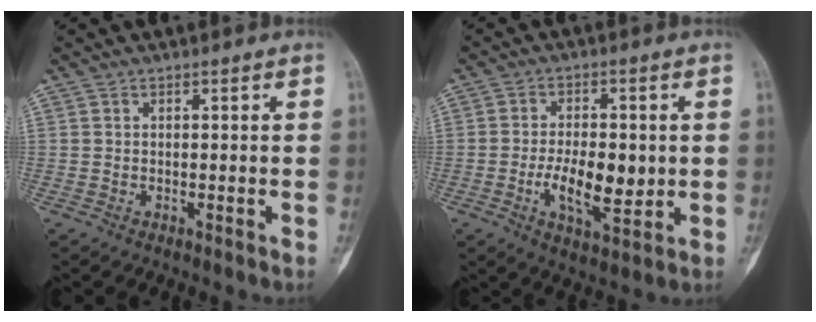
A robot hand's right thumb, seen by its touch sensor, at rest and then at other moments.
{"total": 9.6, "force": [-1.1, 4.5, 8.4], "torque": [-0.132, -0.007, -0.015]}